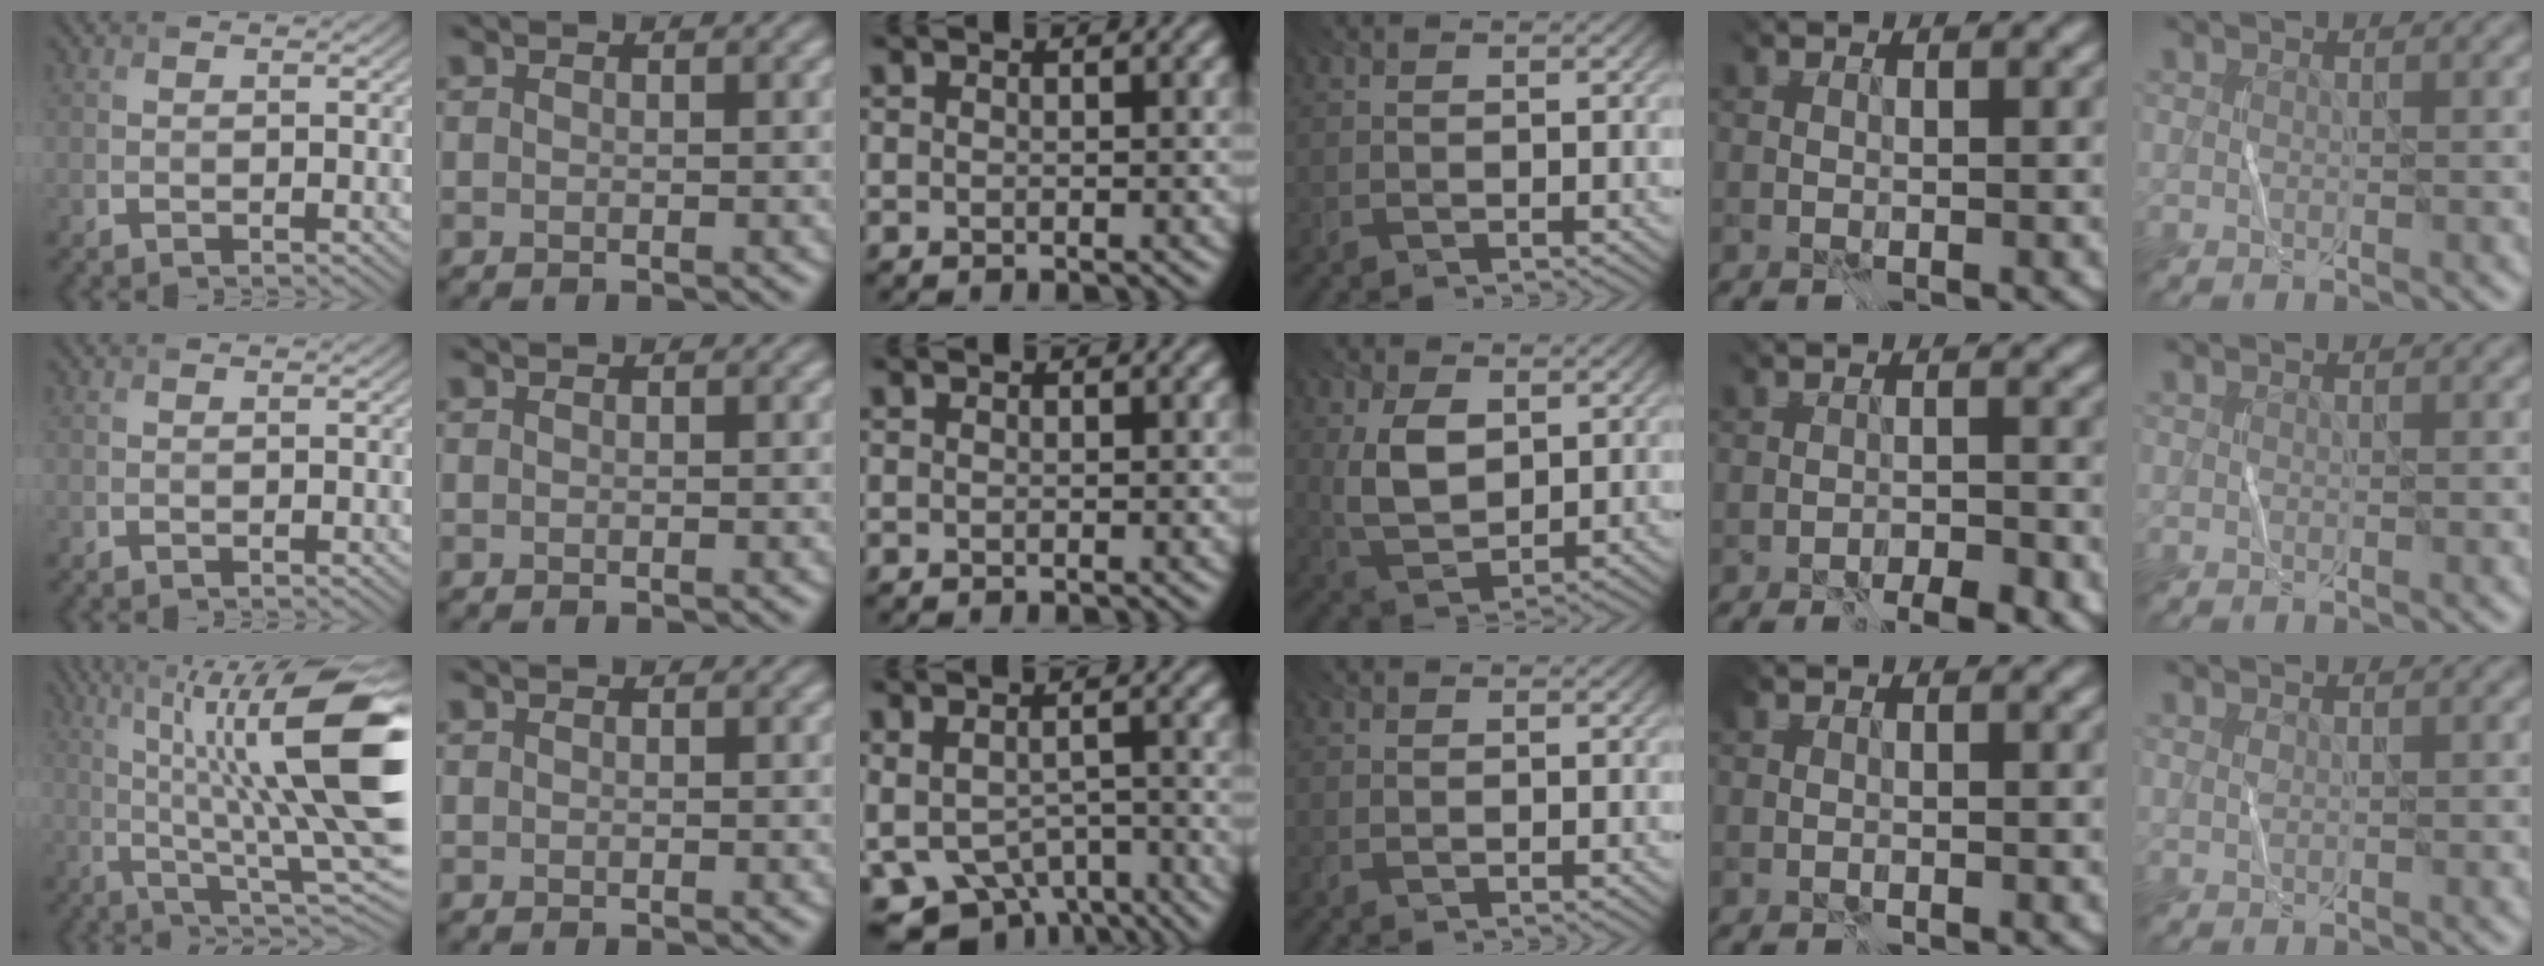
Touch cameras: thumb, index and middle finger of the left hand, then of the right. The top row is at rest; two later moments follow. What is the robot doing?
{"motion": "wrap", "object": "cellophane"}